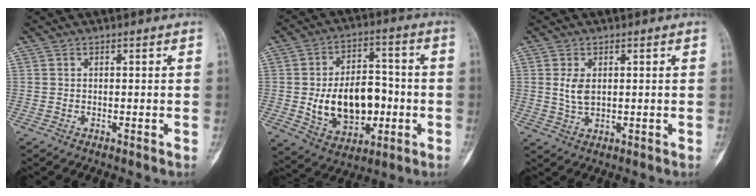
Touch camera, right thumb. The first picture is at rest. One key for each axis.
{"total": 15.9, "fx": -2.0, "fy": 10.5, "fz": 11.7, "tx": -0.152, "ty": 0.022, "tz": -0.018}
{"total": 3.7, "fx": 0.8, "fy": 2.2, "fz": 2.9, "tx": -0.057, "ty": -0.005, "tz": 0.020}